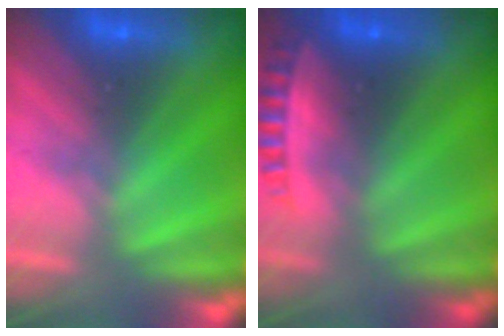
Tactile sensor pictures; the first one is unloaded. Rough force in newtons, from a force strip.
{"total": 2.9}